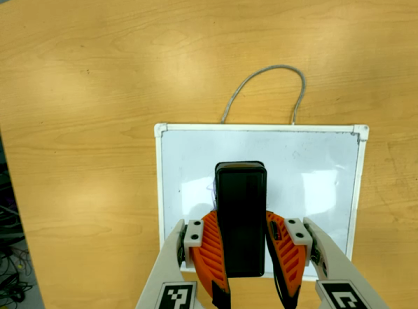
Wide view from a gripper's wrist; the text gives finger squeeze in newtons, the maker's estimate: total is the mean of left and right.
{"total": 8.0, "left": 6.4, "right": 9.6}